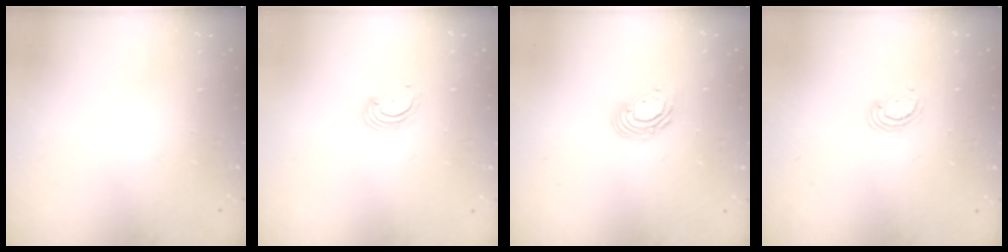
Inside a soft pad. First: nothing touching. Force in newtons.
{"total": 2.5, "press": 2.5, "slide": 0.3}
{"total": 8.1, "press": 8.0, "slide": 1.4}
{"total": 3.1, "press": 3.1, "slide": 0.3}